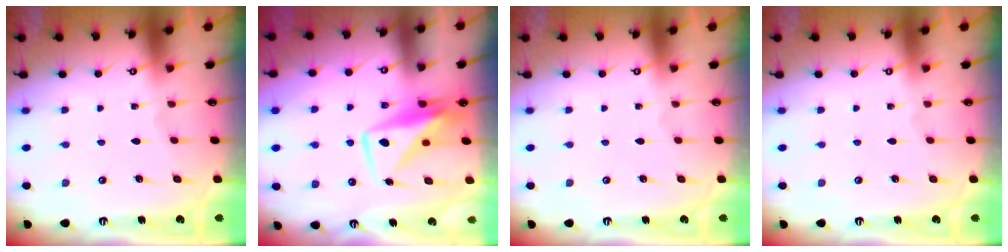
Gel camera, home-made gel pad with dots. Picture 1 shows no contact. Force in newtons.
{"total": 11.0, "press": 11.0, "slide": 0.9}
{"total": 0.0}
{"total": 0.0}